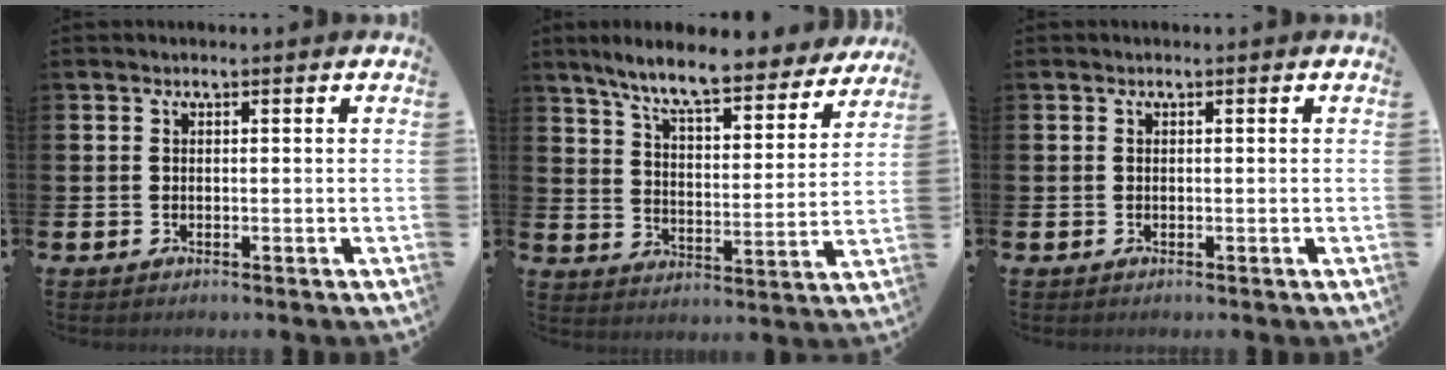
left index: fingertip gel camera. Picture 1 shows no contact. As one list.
[{"total": 9.3, "force": [8.4, 1.2, 3.8], "torque": [-0.097, -0.049, 0.145]}, {"total": 0.0}]